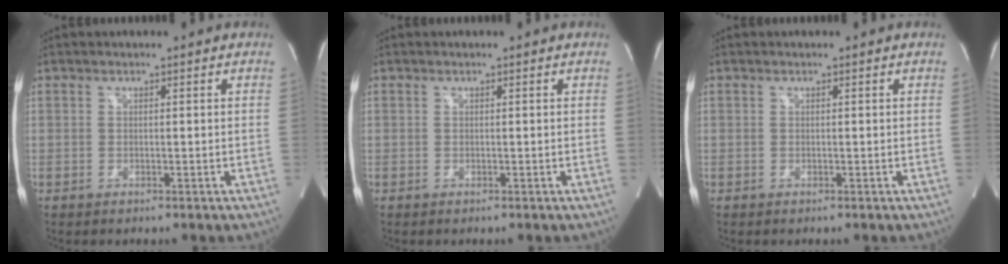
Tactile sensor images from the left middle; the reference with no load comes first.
{"total": 0.0}
{"total": 0.0}